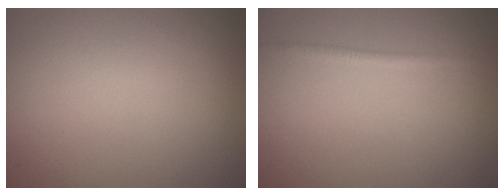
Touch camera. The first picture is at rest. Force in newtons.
{"total": 1.1, "press": 1.1, "slide": 0.1}